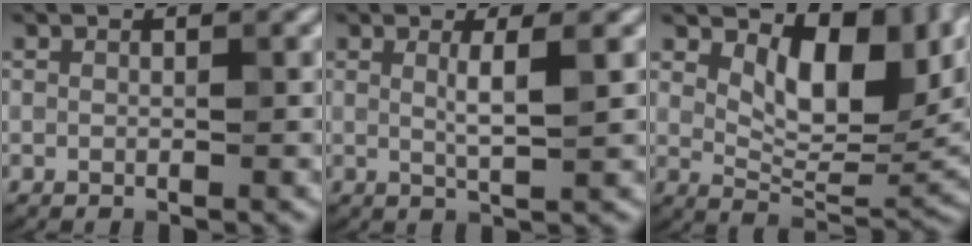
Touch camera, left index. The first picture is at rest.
{"total": 2.5, "force": [0.6, 0.5, 2.3], "torque": [-0.036, -0.003, 0.007]}
{"total": 10.3, "force": [3.8, 5.1, 8.2], "torque": [-0.116, -0.010, 0.069]}